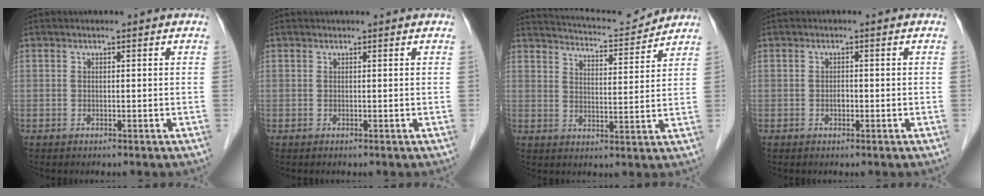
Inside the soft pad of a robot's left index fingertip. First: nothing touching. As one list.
[{"total": 1.7, "force": [1.6, 0.0, 0.4], "torque": [-0.007, 0.019, 0.024]}, {"total": 10.2, "force": [10.0, 0.4, 1.8], "torque": [-0.039, 0.005, 0.150]}, {"total": 0.7, "force": [-0.2, 0.5, 0.5], "torque": [-0.011, 0.002, -0.005]}]